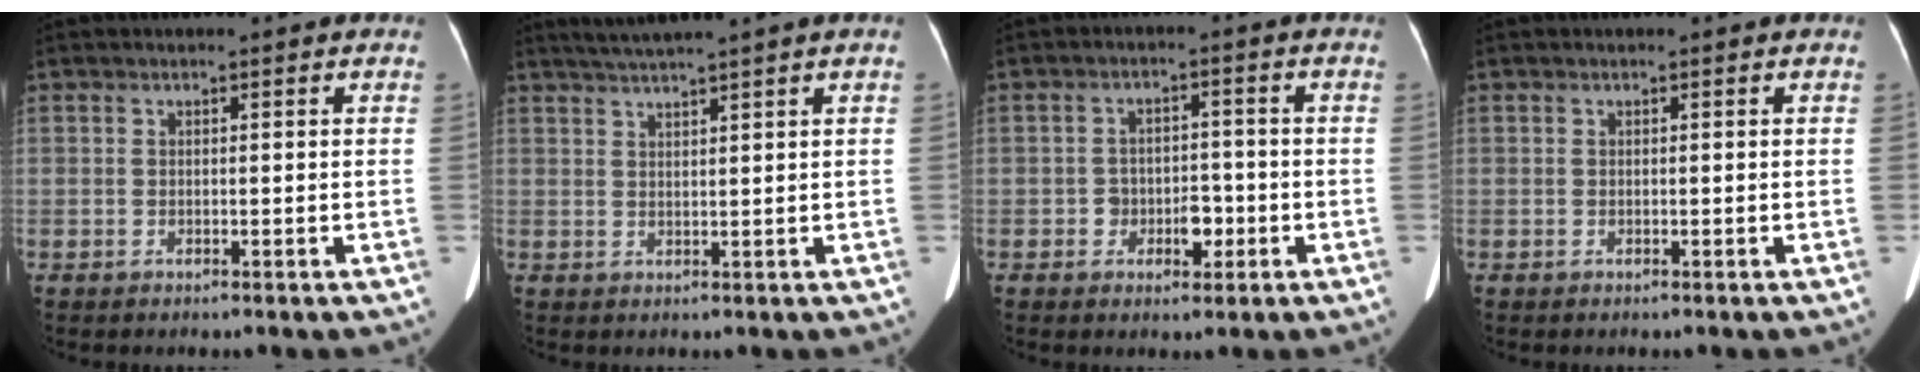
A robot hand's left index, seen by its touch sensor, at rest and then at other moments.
{"total": 4.7, "force": [3.8, -1.4, 2.4], "torque": [-0.043, 0.015, 0.072]}
{"total": 4.3, "force": [-1.5, 2.9, 2.7], "torque": [-0.038, 0.010, -0.020]}
{"total": 0.0}